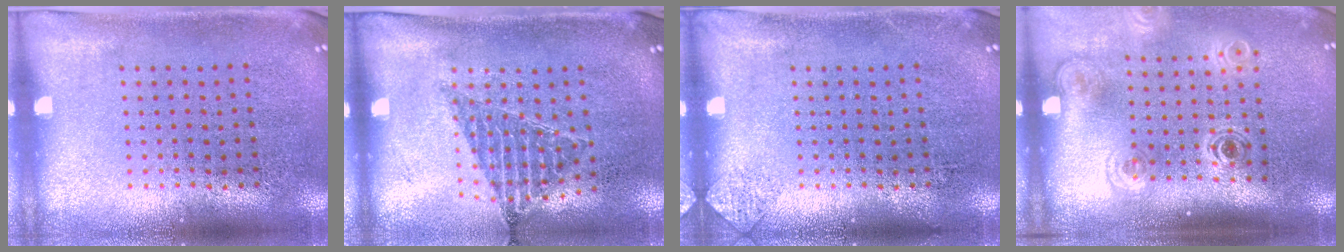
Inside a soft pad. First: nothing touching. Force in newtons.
{"total": 0.9, "press": 0.9, "slide": 0.1}
{"total": 0.6, "press": 0.6, "slide": 0.2}
{"total": 1.9, "press": 1.3, "slide": 1.4}